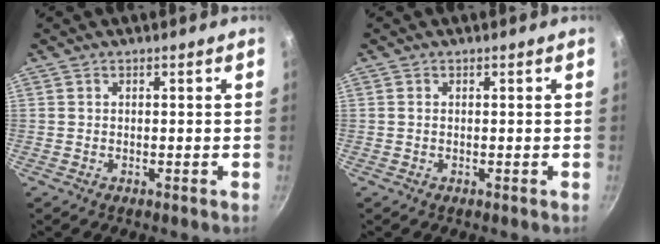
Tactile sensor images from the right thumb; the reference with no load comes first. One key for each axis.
{"total": 0.0}